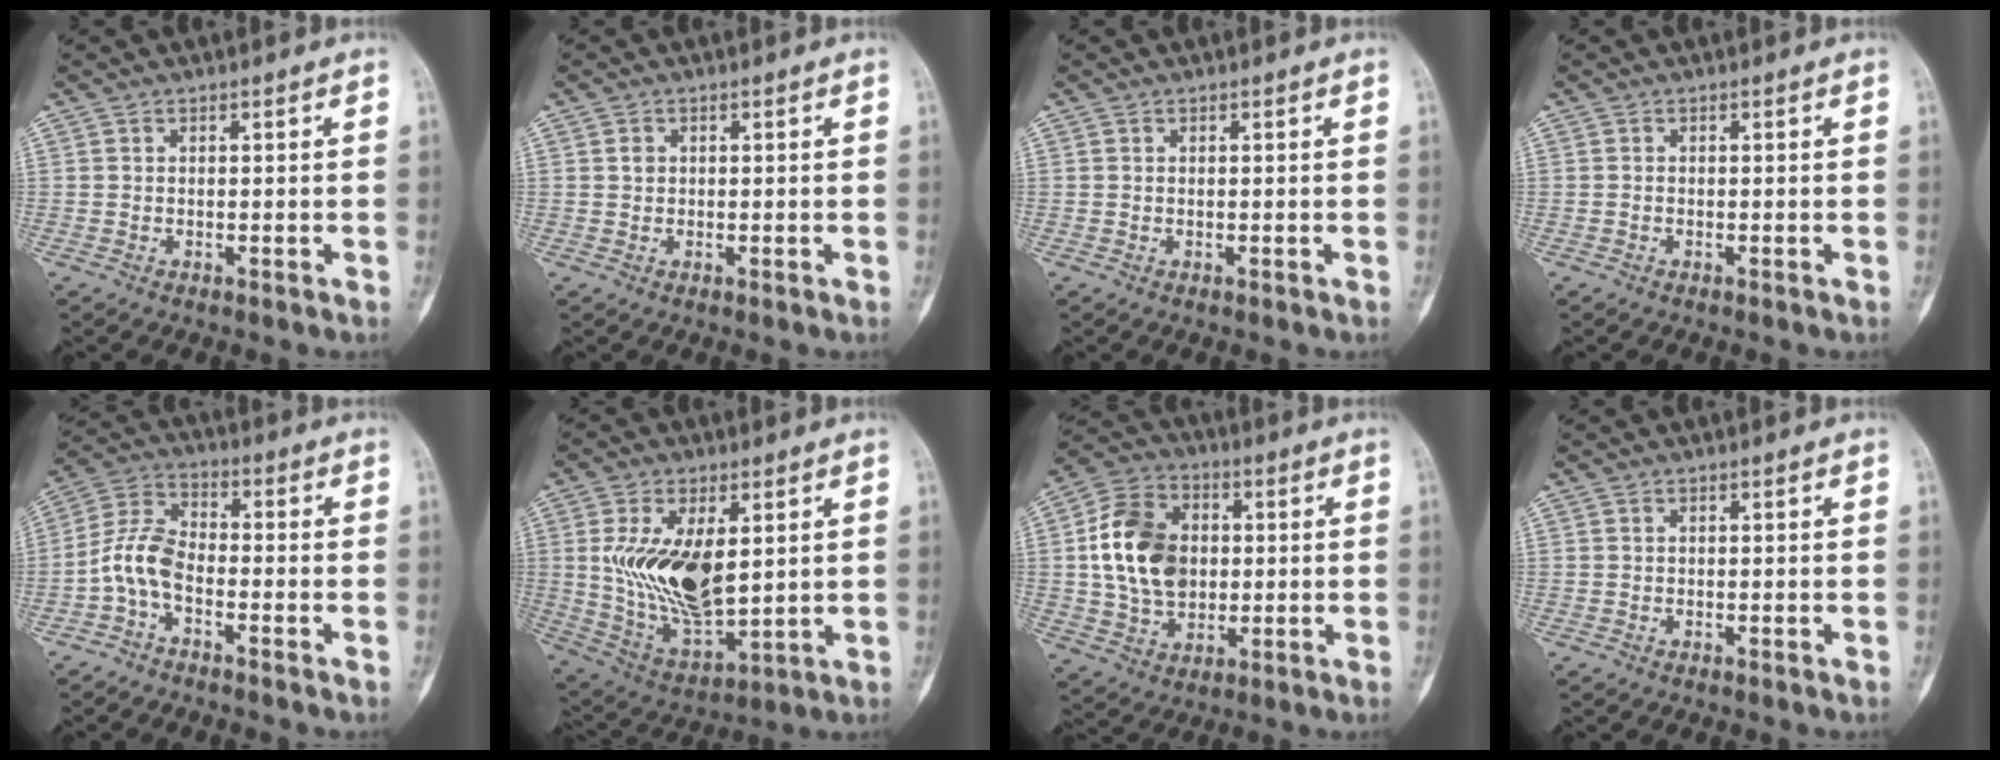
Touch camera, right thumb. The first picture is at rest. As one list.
[{"total": 1.4, "force": [0.4, 1.2, 0.6], "torque": [-0.004, 0.001, 0.007]}, {"total": 0.0}, {"total": 0.0}, {"total": 7.4, "force": [-2.8, 3.9, 5.7], "torque": [-0.116, 0.034, -0.069]}, {"total": 17.0, "force": [2.8, 8.7, 14.3], "torque": [-0.253, -0.021, 0.069]}, {"total": 16.0, "force": [1.2, 11.8, 10.7], "torque": [-0.168, 0.011, 0.022]}, {"total": 0.0}]